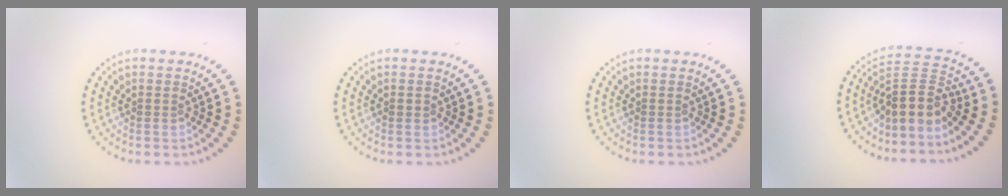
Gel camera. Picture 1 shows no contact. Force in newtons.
{"total": 0.7, "press": 0.7, "slide": 0.1}
{"total": 0.0}
{"total": 3.9, "press": 3.0, "slide": 2.5}